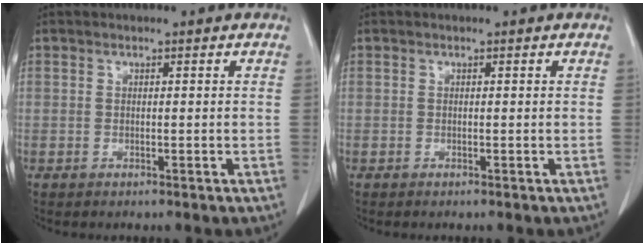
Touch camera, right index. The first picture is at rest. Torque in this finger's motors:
{"motor_torque": [-0.03, -0.01, 0.03, 0.01]}